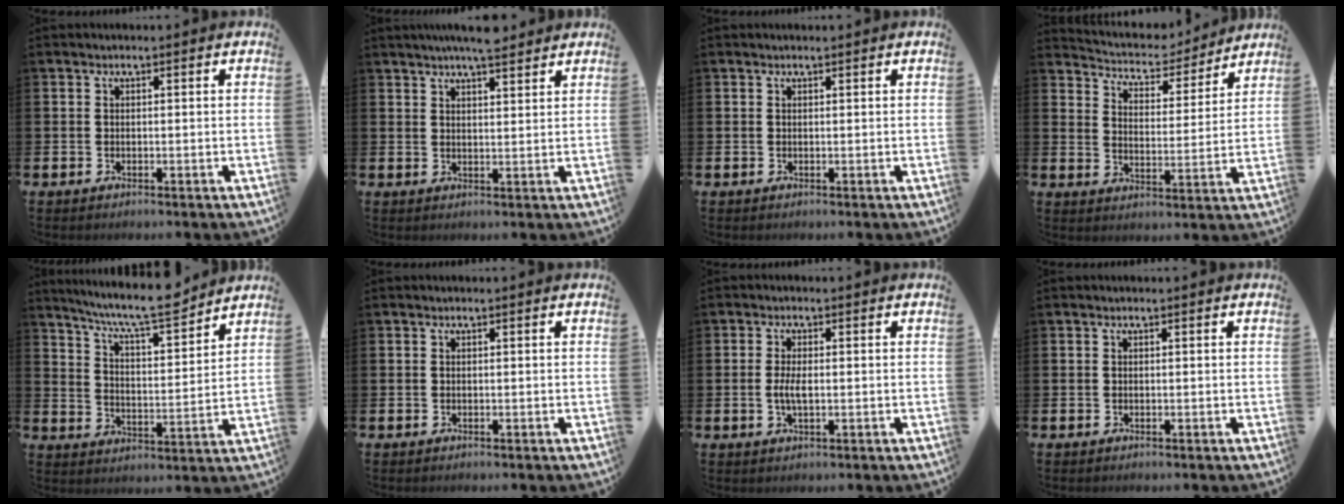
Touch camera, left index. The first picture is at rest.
{"total": 5.2, "force": [4.9, 0.5, 1.7], "torque": [-0.033, -0.018, 0.086]}
{"total": 0.0}
{"total": 5.2, "force": [4.9, 1.5, 0.4], "torque": [-0.036, -0.047, 0.080]}
{"total": 9.1, "force": [8.4, 0.7, 3.5], "torque": [-0.082, -0.055, 0.145]}
{"total": 0.0}
{"total": 2.8, "force": [-0.2, 1.1, 2.6], "torque": [-0.055, -0.002, -0.007]}
{"total": 0.0}